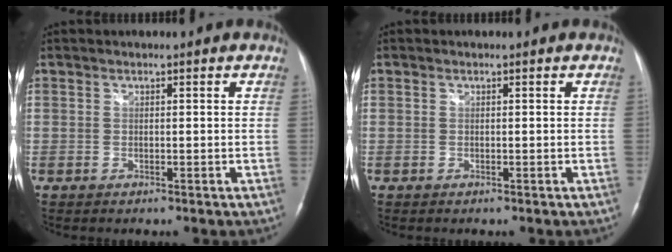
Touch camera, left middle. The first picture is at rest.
{"total": 0.0}